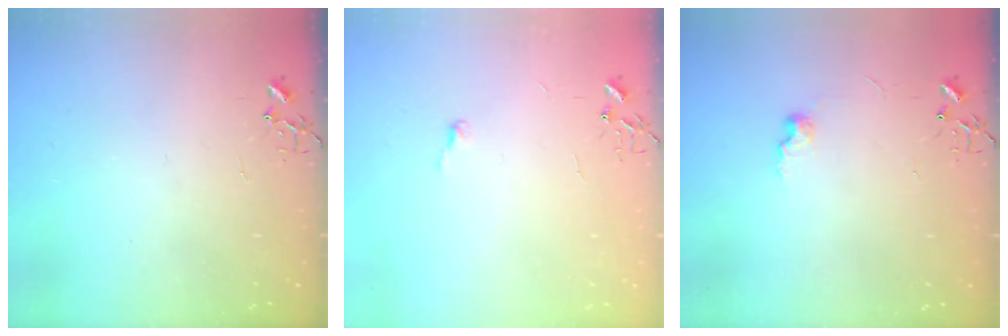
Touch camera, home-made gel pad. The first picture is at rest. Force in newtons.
{"total": 3.7, "press": 3.7, "slide": 0.3}
{"total": 7.0, "press": 7.0, "slide": 0.6}